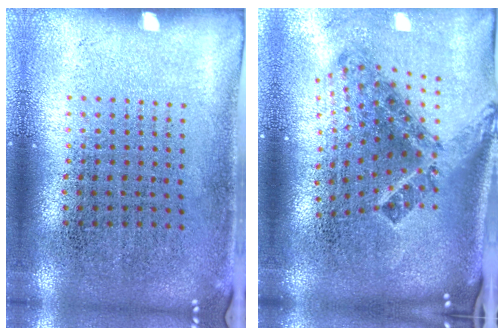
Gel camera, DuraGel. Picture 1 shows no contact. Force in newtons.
{"total": 2.2, "press": 1.4, "slide": 1.7}